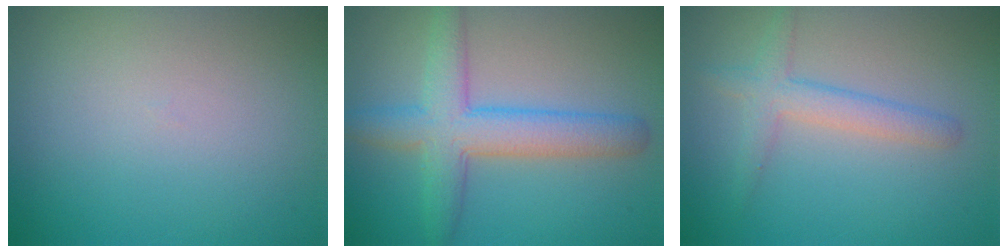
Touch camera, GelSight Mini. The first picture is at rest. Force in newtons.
{"total": 5.6, "press": 5.6, "slide": 0.1}
{"total": 2.7, "press": 2.7, "slide": 0.2}